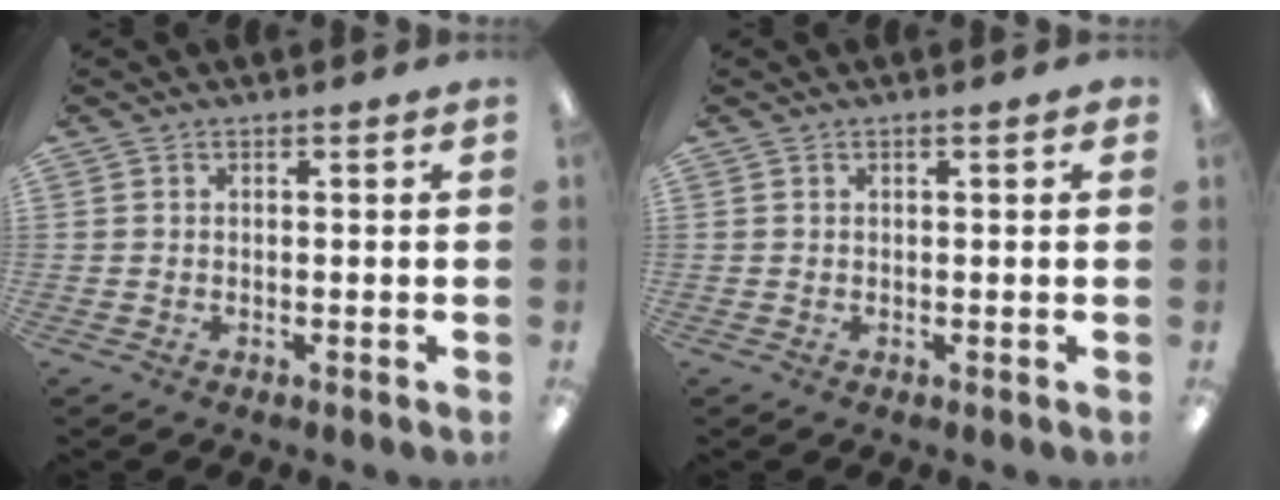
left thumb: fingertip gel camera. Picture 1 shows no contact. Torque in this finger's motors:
{"motor_torque": [-0.11, 0.04, -0.20, 0.04, 0.01]}